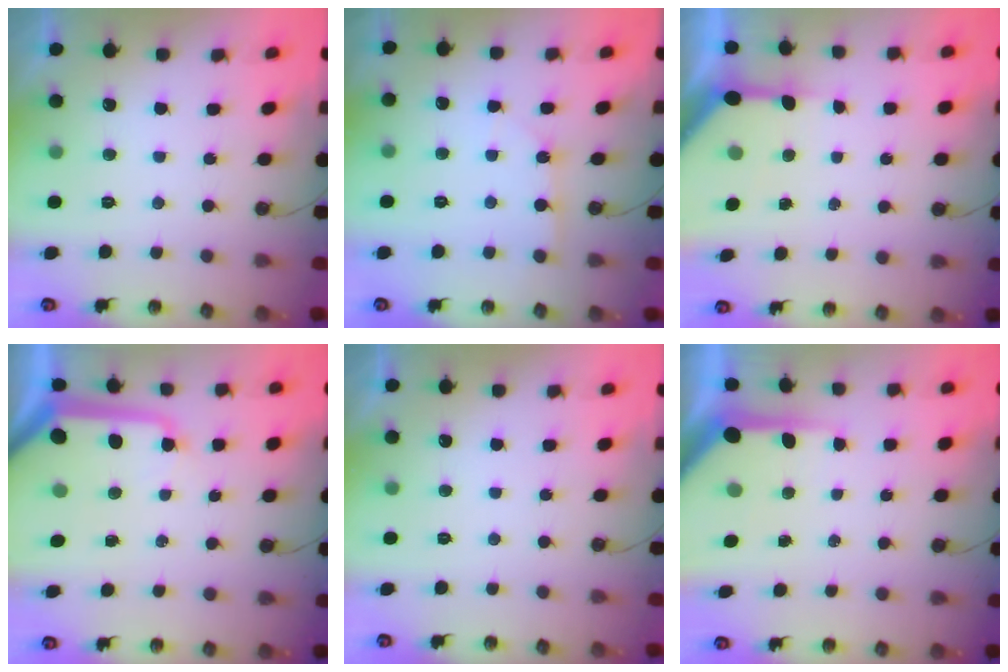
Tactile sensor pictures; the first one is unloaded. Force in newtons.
{"total": 3.0, "press": 3.0, "slide": 0.4}
{"total": 6.7, "press": 6.7, "slide": 0.7}
{"total": 12.9, "press": 12.8, "slide": 1.2}
{"total": 0.0}
{"total": 8.3, "press": 8.2, "slide": 1.0}